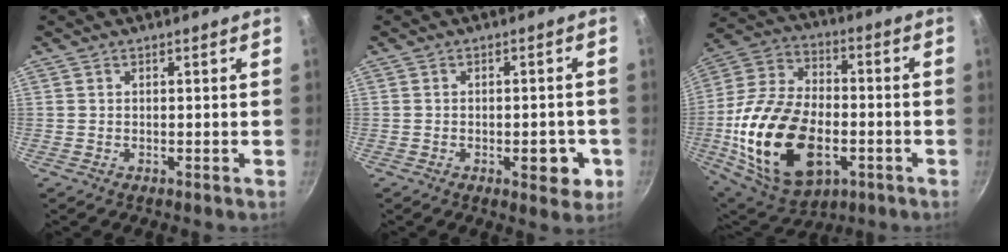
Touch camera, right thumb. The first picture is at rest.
{"total": 6.2, "force": [-1.9, 3.1, 5.0], "torque": [-0.039, 0.008, -0.021]}
{"total": 25.7, "force": [-5.9, 15.4, 19.7], "torque": [-0.370, 0.022, -0.095]}